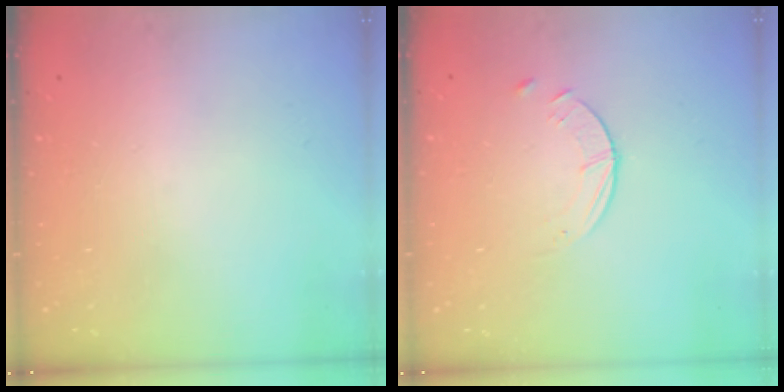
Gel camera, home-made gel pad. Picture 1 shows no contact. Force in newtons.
{"total": 2.6, "press": 2.5, "slide": 0.3}